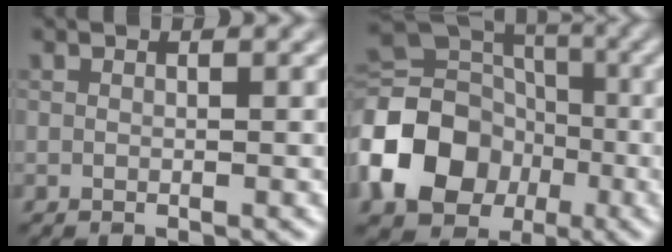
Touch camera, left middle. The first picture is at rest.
{"total": 13.0, "force": [-4.1, 10.2, 6.9], "torque": [-0.162, -0.009, -0.090]}